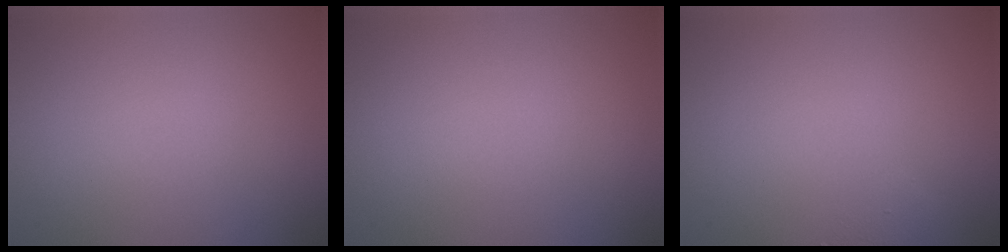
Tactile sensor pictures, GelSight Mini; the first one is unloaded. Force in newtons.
{"total": 0.0}
{"total": 0.8, "press": 0.8, "slide": 0.0}